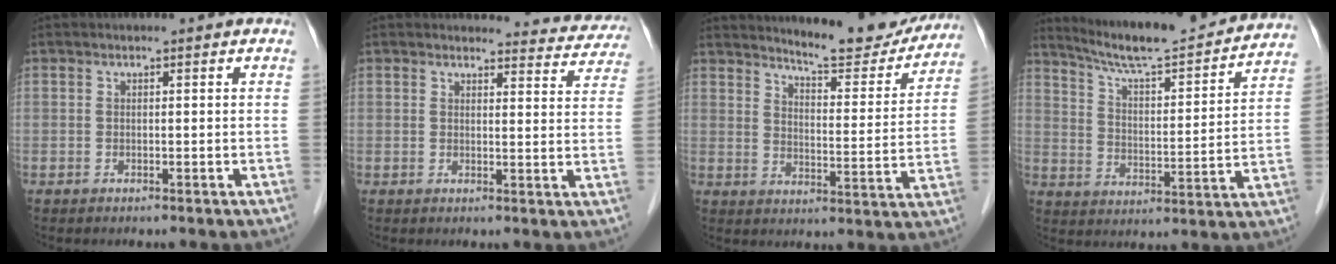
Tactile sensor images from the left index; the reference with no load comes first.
{"total": 8.0, "force": [7.9, 1.7, -0.2], "torque": [0.027, -0.027, 0.063]}
{"total": 14.7, "force": [13.9, 1.8, 4.4], "torque": [-0.057, -0.037, 0.176]}
{"total": 19.3, "force": [17.8, 1.2, 7.3], "torque": [-0.118, -0.015, 0.254]}